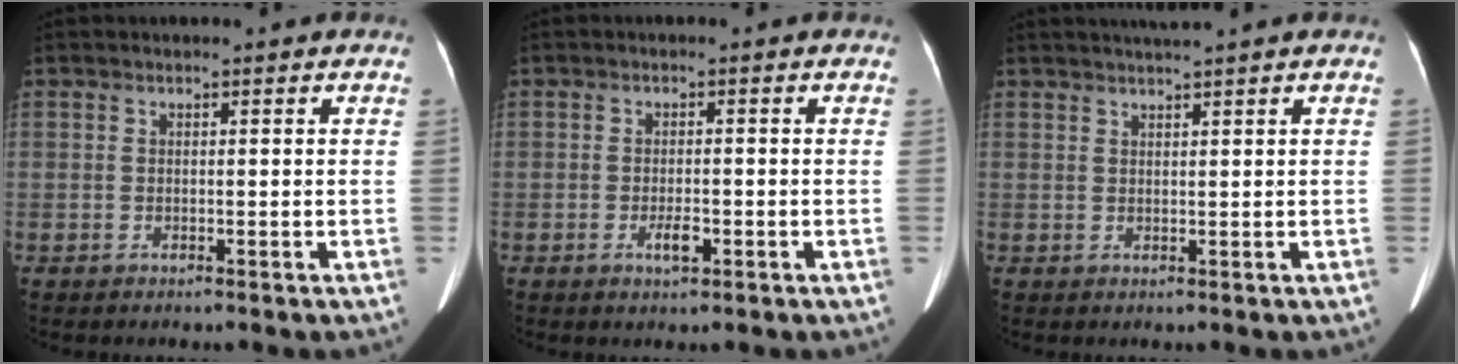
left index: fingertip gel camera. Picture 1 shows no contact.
{"total": 2.3, "force": [-1.3, 0.7, 1.8], "torque": [-0.034, -0.002, -0.016]}
{"total": 2.5, "force": [2.2, -0.8, 1.0], "torque": [-0.009, 0.012, 0.039]}